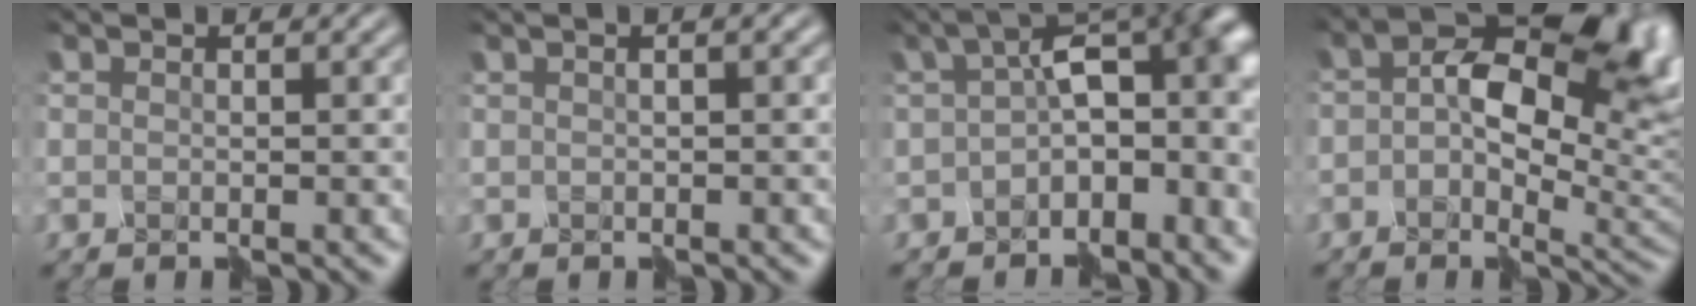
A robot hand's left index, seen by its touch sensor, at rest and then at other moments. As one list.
[{"total": 2.2, "force": [0.3, 0.9, 2.0], "torque": [-0.008, 0.014, 0.009]}, {"total": 8.9, "force": [-0.6, 4.8, 7.5], "torque": [-0.090, 0.023, -0.021]}, {"total": 11.9, "force": [2.5, 6.7, 9.5], "torque": [-0.143, 0.015, 0.030]}]